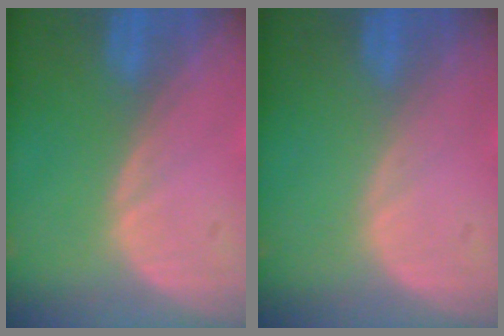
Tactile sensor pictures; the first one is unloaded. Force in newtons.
{"total": 0.0}